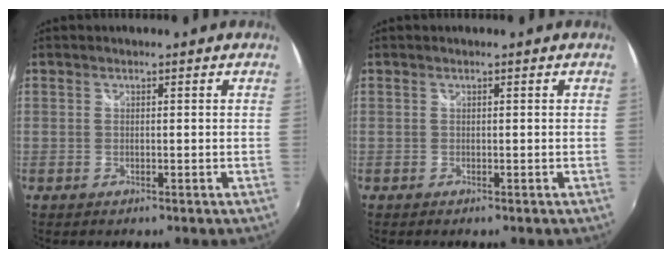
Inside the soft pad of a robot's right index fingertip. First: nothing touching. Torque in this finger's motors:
{"motor_torque": [-0.02, -0.07, 0.01, 0.01]}